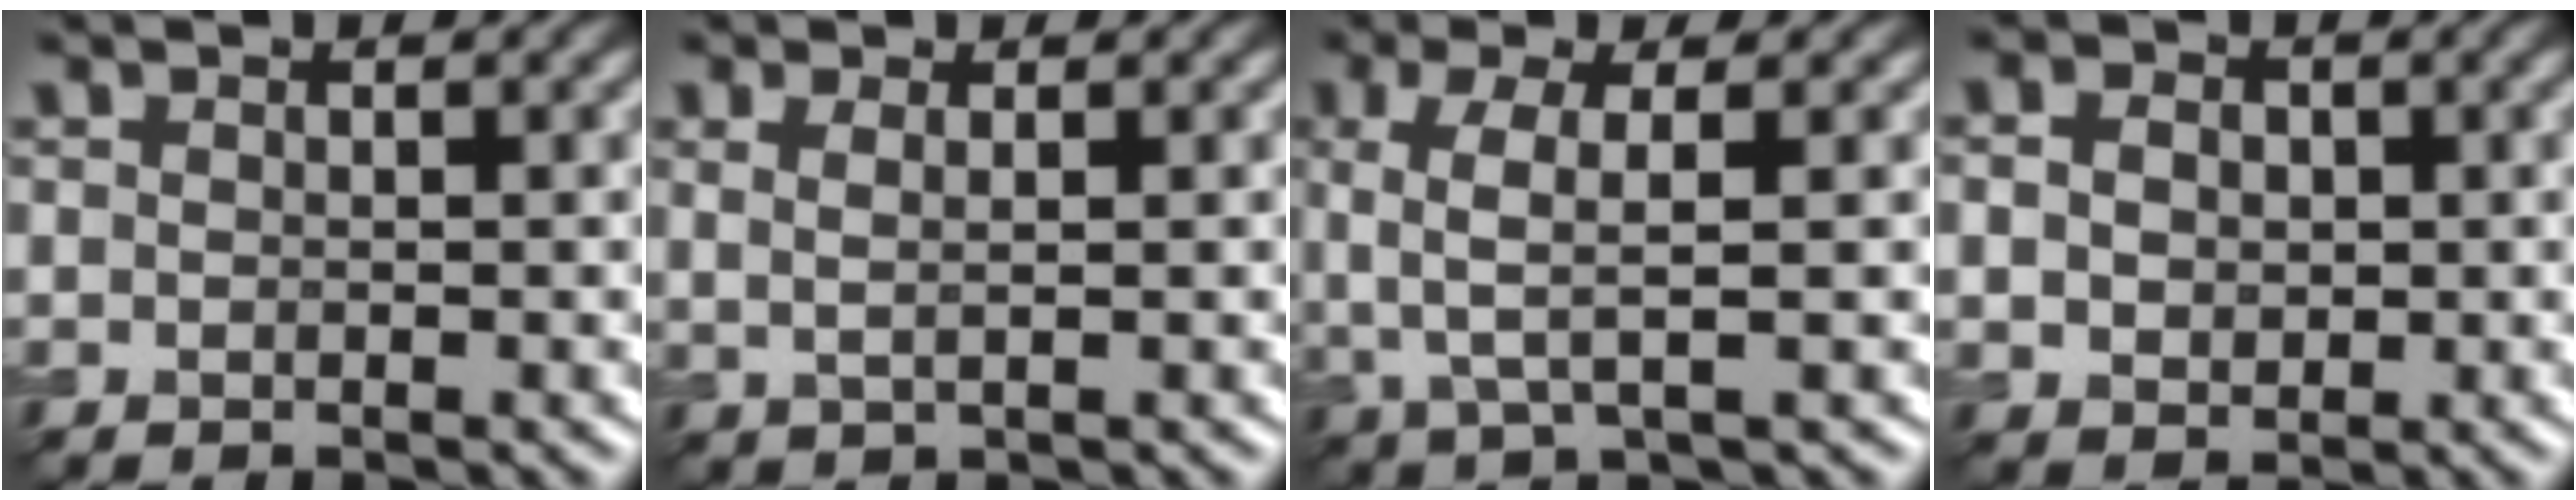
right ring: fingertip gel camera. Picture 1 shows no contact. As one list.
[{"total": 1.8, "force": [0.7, 0.7, 1.5], "torque": [-0.022, -0.007, 0.009]}, {"total": 3.8, "force": [0.5, 1.1, 3.6], "torque": [-0.079, 0.003, 0.010]}, {"total": 3.3, "force": [0.3, 2.6, 1.9], "torque": [-0.040, 0.004, -0.001]}]